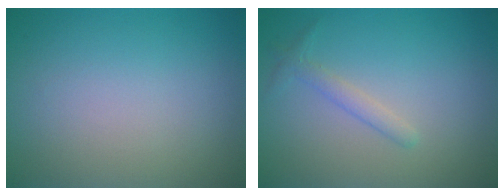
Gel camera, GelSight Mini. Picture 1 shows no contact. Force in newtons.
{"total": 1.4, "press": 1.4, "slide": 0.0}